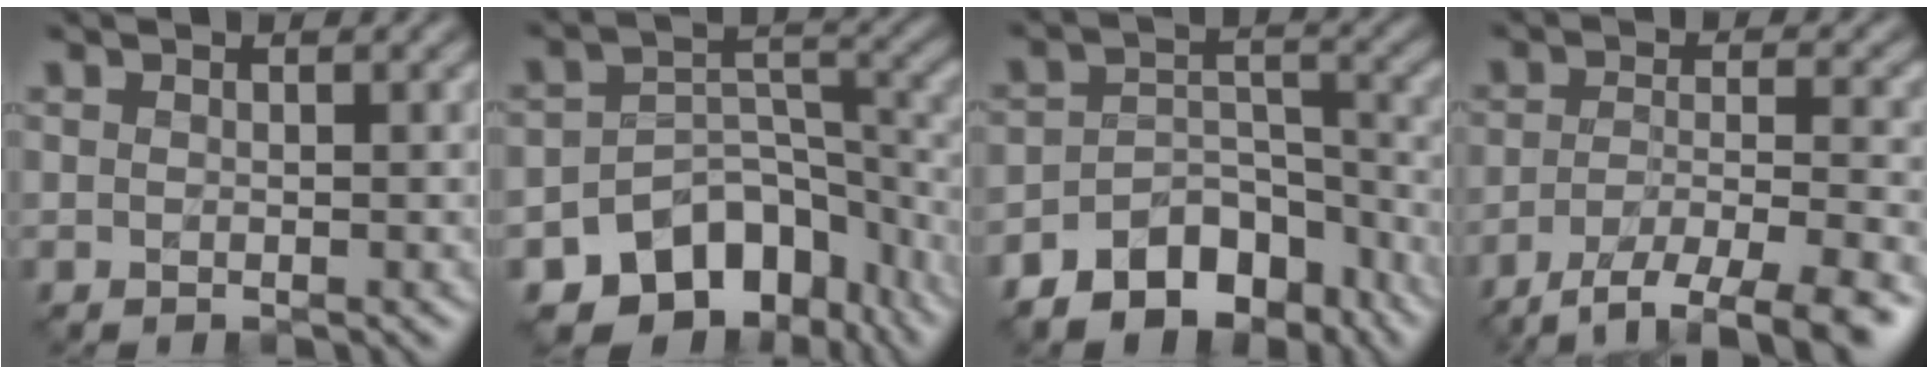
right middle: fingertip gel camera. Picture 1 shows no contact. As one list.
[{"total": 11.2, "force": [-7.8, 6.5, 4.5], "torque": [-0.062, -0.014, -0.117]}, {"total": 8.1, "force": [-6.2, 4.5, 2.8], "torque": [-0.030, 0.001, -0.096]}, {"total": 8.3, "force": [-5.9, 2.2, 5.4], "torque": [-0.086, -0.011, -0.093]}]